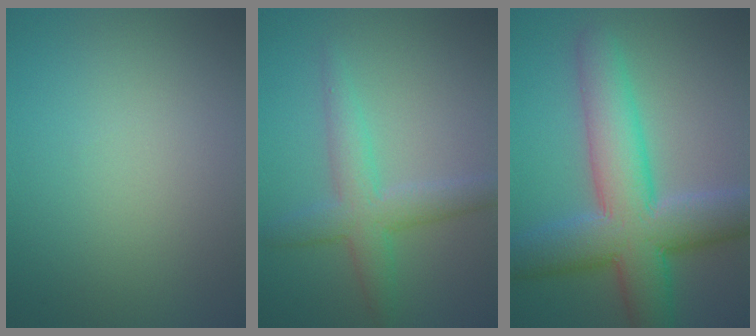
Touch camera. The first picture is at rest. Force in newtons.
{"total": 4.0, "press": 4.0, "slide": 0.1}
{"total": 10.1, "press": 10.1, "slide": 0.3}